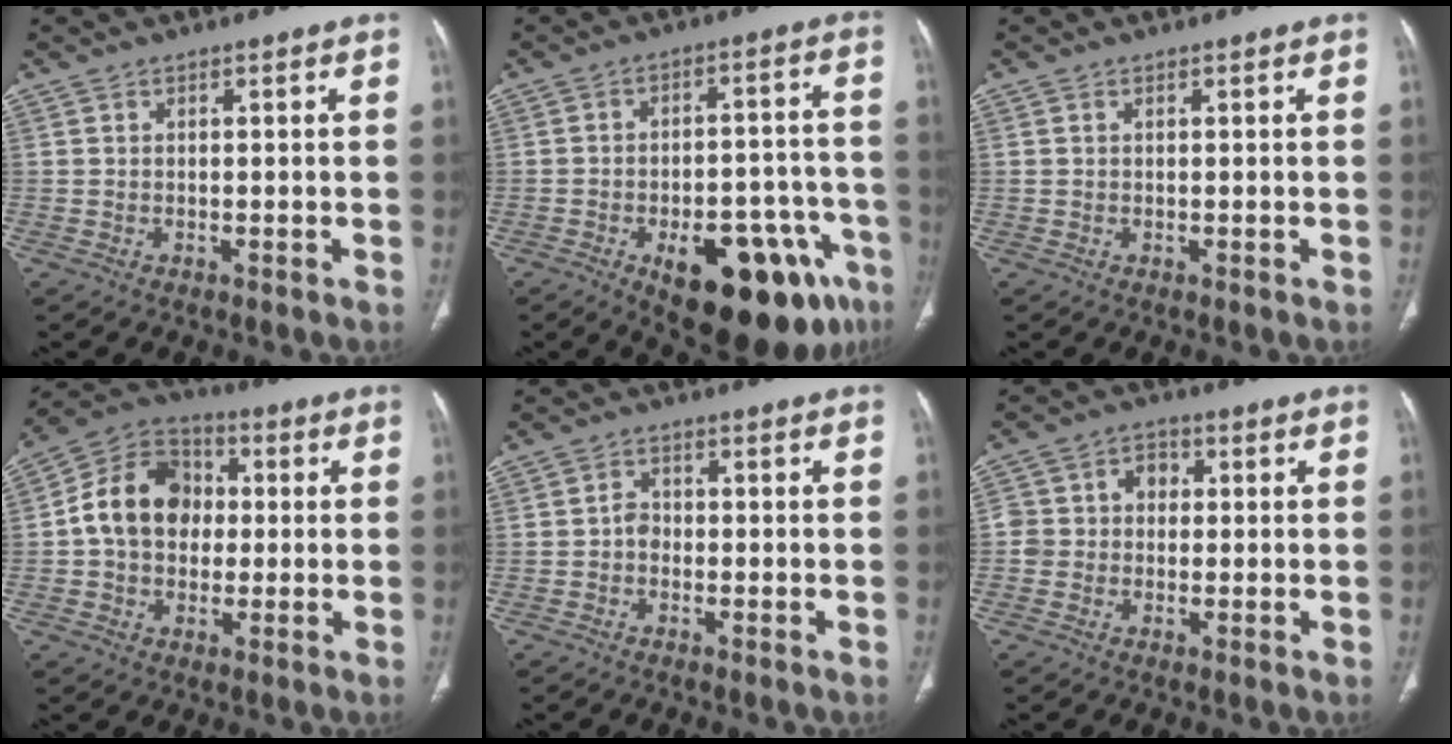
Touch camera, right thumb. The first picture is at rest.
{"total": 22.2, "force": [-10.9, 10.0, 16.6], "torque": [-0.151, 0.054, -0.135]}
{"total": 0.0}
{"total": 14.1, "force": [0.6, 11.2, 8.6], "torque": [-0.123, 0.031, 0.001]}
{"total": 2.3, "force": [-0.7, 1.9, 1.2], "torque": [-0.009, 0.008, -0.020]}
{"total": 6.3, "force": [0.0, 5.7, 2.9], "torque": [-0.028, 0.028, -0.008]}